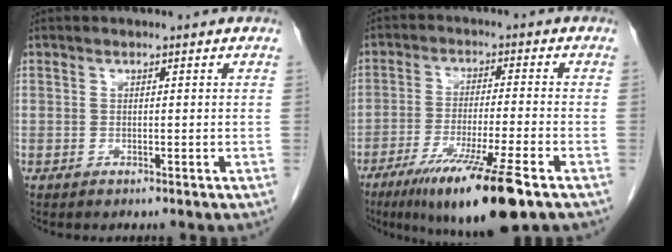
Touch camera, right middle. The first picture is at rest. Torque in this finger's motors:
{"motor_torque": [1.38, -0.76, 0.41, 0.20]}